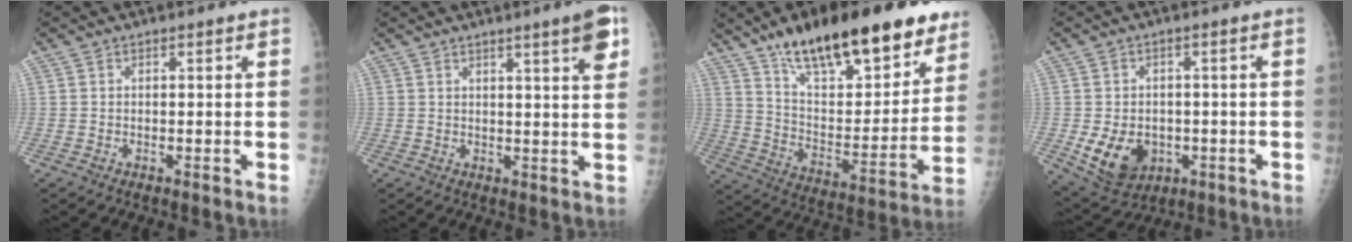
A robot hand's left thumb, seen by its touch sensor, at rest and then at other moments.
{"total": 6.5, "force": [3.5, 0.3, 5.4], "torque": [-0.072, -0.018, 0.048]}
{"total": 28.1, "force": [18.8, 10.4, 18.1], "torque": [-0.241, -0.056, 0.298]}
{"total": 9.4, "force": [-2.2, 7.3, 5.6], "torque": [-0.078, 0.003, -0.017]}